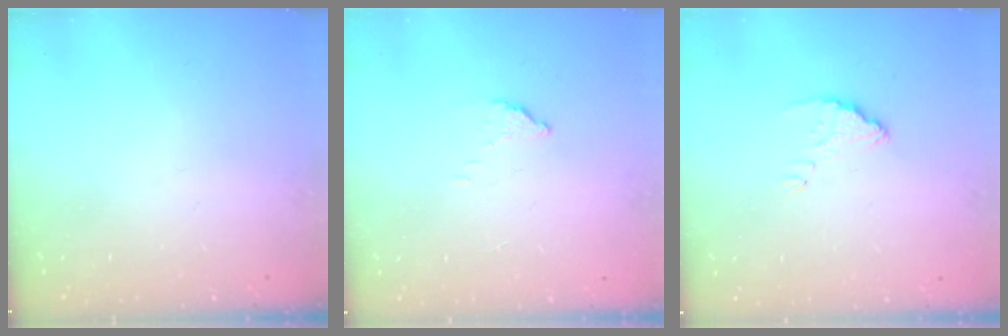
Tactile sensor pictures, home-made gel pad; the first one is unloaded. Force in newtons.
{"total": 2.8, "press": 2.7, "slide": 0.3}
{"total": 2.7, "press": 2.7, "slide": 0.1}